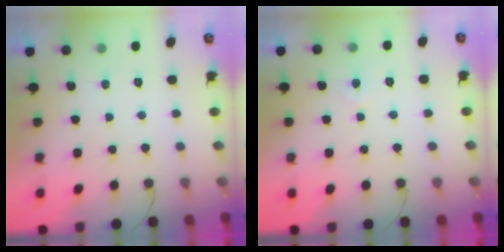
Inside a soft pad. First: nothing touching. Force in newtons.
{"total": 3.3, "press": 3.3, "slide": 0.3}